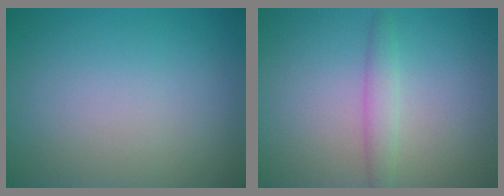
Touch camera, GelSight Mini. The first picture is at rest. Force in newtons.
{"total": 1.8, "press": 1.8, "slide": 0.1}